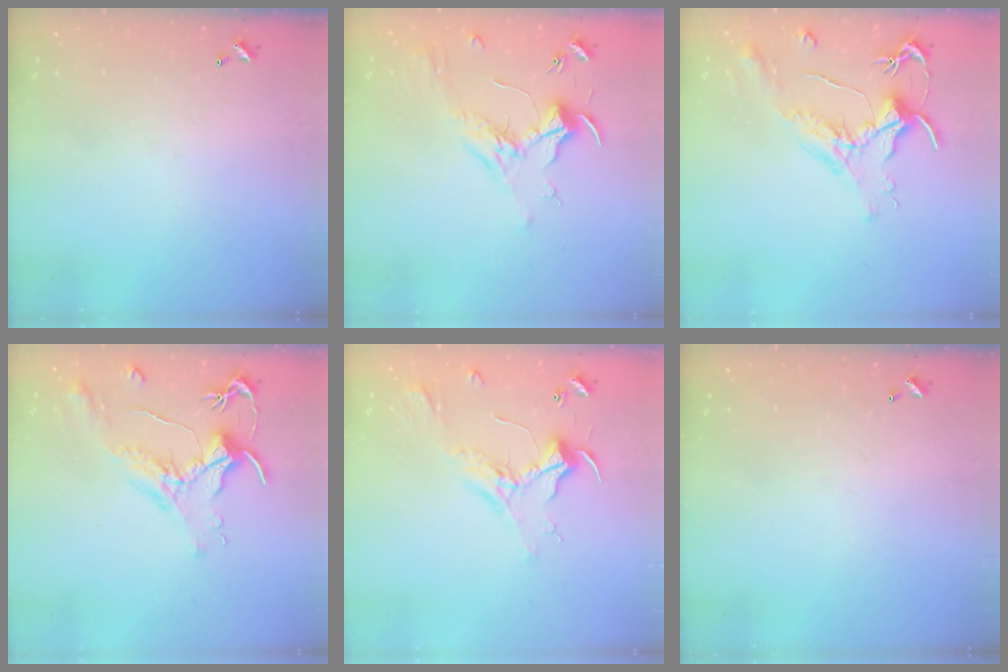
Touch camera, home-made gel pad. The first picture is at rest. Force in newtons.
{"total": 1.8, "press": 1.6, "slide": 0.9}
{"total": 1.6, "press": 1.5, "slide": 0.7}
{"total": 1.6, "press": 1.5, "slide": 0.7}
{"total": 2.3, "press": 2.2, "slide": 0.8}
{"total": 0.0}